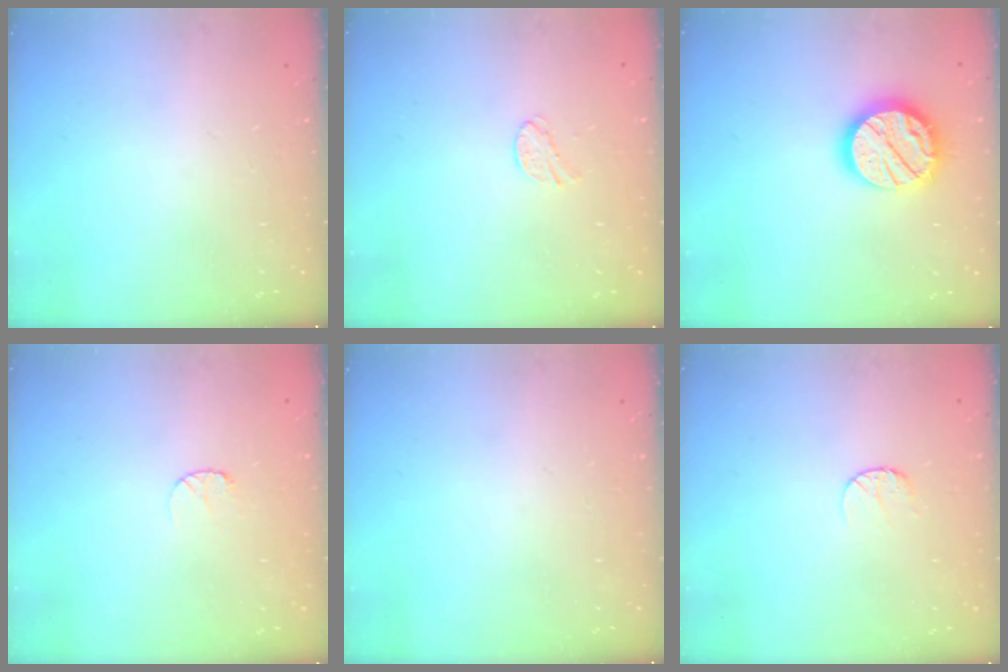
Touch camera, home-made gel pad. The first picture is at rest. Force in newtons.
{"total": 5.4, "press": 5.4, "slide": 0.5}
{"total": 16.8, "press": 16.7, "slide": 1.2}
{"total": 3.1, "press": 3.1, "slide": 0.3}
{"total": 0.0}
{"total": 5.0, "press": 4.9, "slide": 0.5}